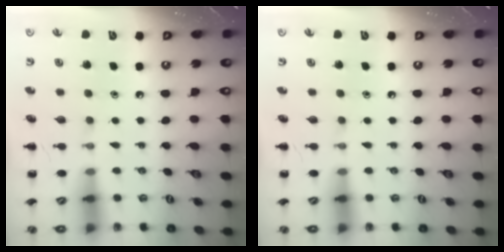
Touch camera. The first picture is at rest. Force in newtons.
{"total": 0.0}